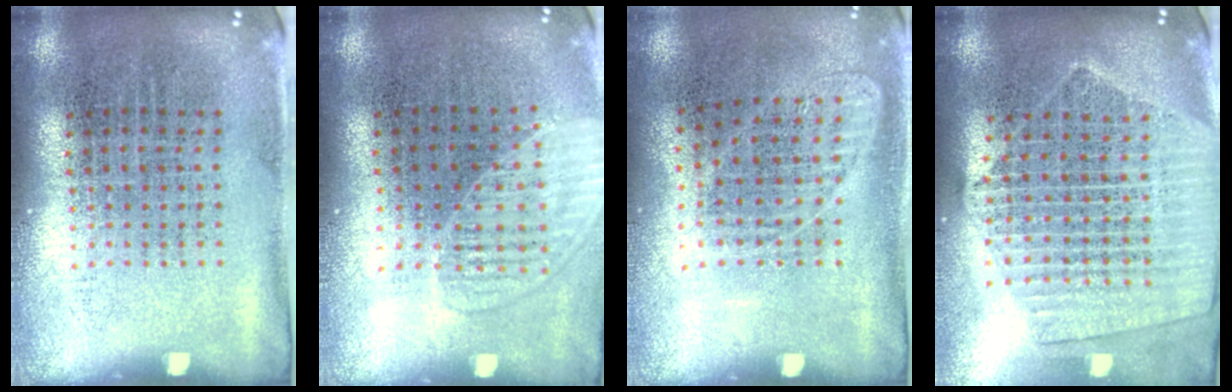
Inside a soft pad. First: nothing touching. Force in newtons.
{"total": 1.4, "press": 1.4, "slide": 0.2}
{"total": 1.0, "press": 1.0, "slide": 0.3}
{"total": 2.2, "press": 1.9, "slide": 1.1}